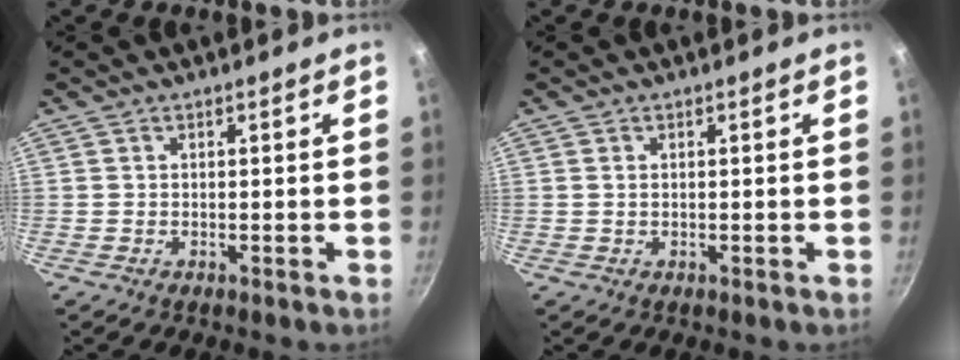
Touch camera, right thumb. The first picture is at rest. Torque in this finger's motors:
{"motor_torque": [-0.39, 0.18, 0.13, 0.28, -0.01]}